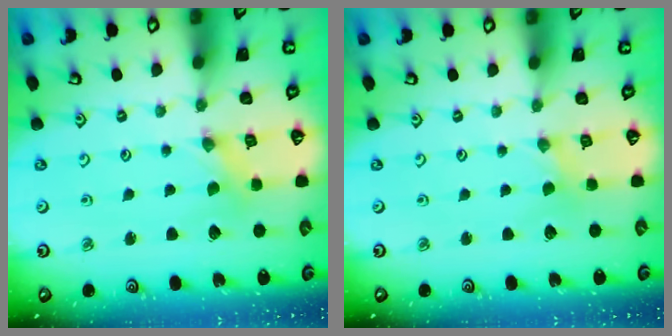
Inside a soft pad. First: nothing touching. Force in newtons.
{"total": 0.7, "press": 0.7, "slide": 0.1}